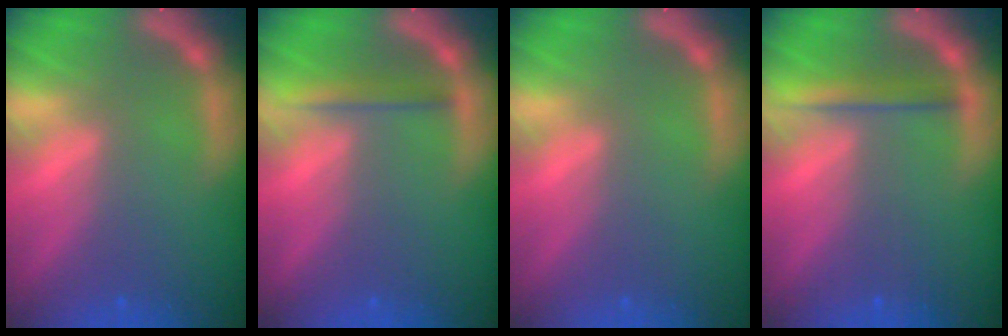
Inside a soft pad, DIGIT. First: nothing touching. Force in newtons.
{"total": 2.0}
{"total": 0.0}
{"total": 2.5}